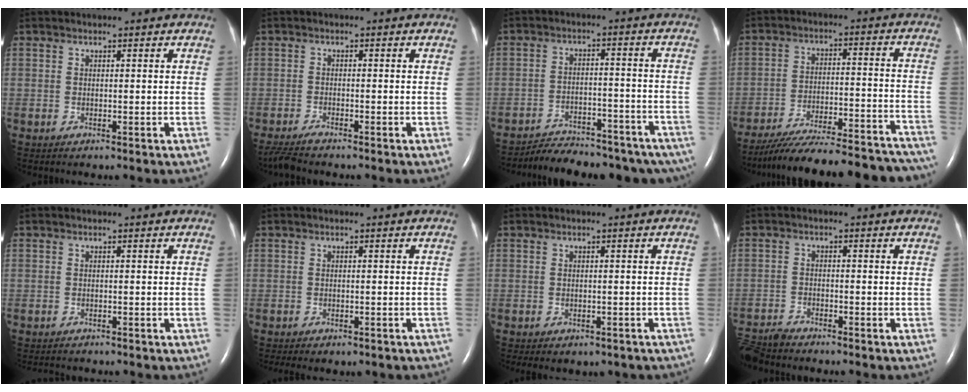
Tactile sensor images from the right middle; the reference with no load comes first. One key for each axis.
{"total": 3.5, "fx": -3.2, "fy": 0.1, "fz": 1.5, "tx": -0.035, "ty": -0.015, "tz": -0.057}
{"total": 18.3, "fx": -16.0, "fy": 6.1, "fz": 6.4, "tx": -0.082, "ty": 0.008, "tz": -0.206}
{"total": 28.2, "fx": -25.6, "fy": 4.7, "fz": 11.1, "tx": -0.138, "ty": -0.016, "tz": -0.349}
{"total": 2.1, "fx": -1.9, "fy": 0.7, "fz": 0.6, "tx": -0.013, "ty": -0.005, "tz": -0.022}
{"total": 5.6, "fx": -4.5, "fy": 2.1, "fz": 2.5, "tx": -0.029, "ty": 0.002, "tz": -0.046}
{"total": 5.5, "fx": -4.3, "fy": 2.8, "fz": 2.1, "tx": -0.023, "ty": 0.011, "tz": -0.042}
{"total": 5.1, "fx": -5.1, "fy": 0.3, "fz": 0.7, "tx": -0.012, "ty": -0.021, "tz": -0.096}